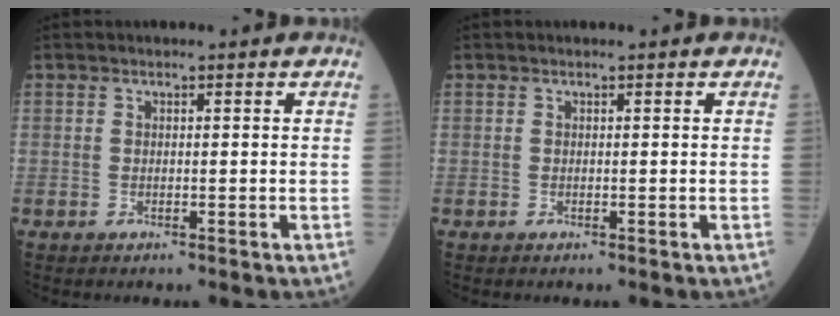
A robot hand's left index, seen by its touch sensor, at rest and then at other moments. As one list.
[{"total": 0.0}]